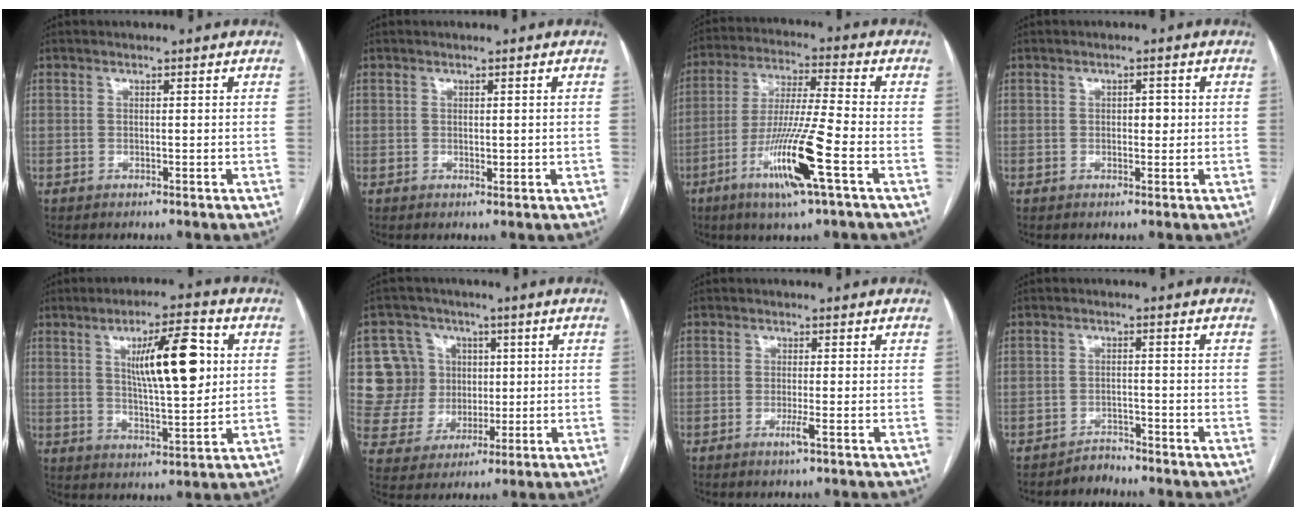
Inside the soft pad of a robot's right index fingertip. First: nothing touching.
{"total": 1.2, "force": [0.1, 0.6, 1.0], "torque": [-0.014, -0.004, 0.005]}
{"total": 13.4, "force": [-5.6, -0.4, 12.1], "torque": [-0.241, -0.020, -0.106]}
{"total": 1.3, "force": [0.0, 0.7, 1.1], "torque": [-0.012, 0.002, -0.001]}
{"total": 12.1, "force": [3.2, 2.3, 11.5], "torque": [-0.186, 0.006, 0.054]}
{"total": 10.5, "force": [2.4, 10.0, 1.8], "torque": [-0.045, 0.036, 0.053]}
{"total": 1.7, "force": [-0.7, -0.2, 1.5], "torque": [-0.028, -0.004, -0.013]}
{"total": 2.3, "force": [-2.1, 0.3, -0.7], "torque": [0.017, -0.005, -0.035]}